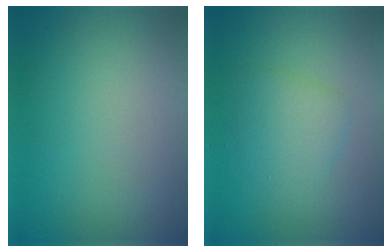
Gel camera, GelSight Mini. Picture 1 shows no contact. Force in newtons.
{"total": 2.8, "press": 2.8, "slide": 0.2}